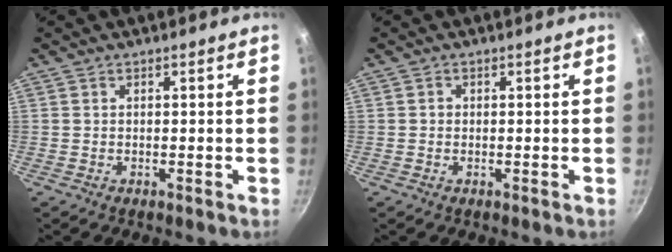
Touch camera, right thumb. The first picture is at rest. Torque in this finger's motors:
{"motor_torque": [-0.11, -0.08, 0.11, 0.03, 0.00]}